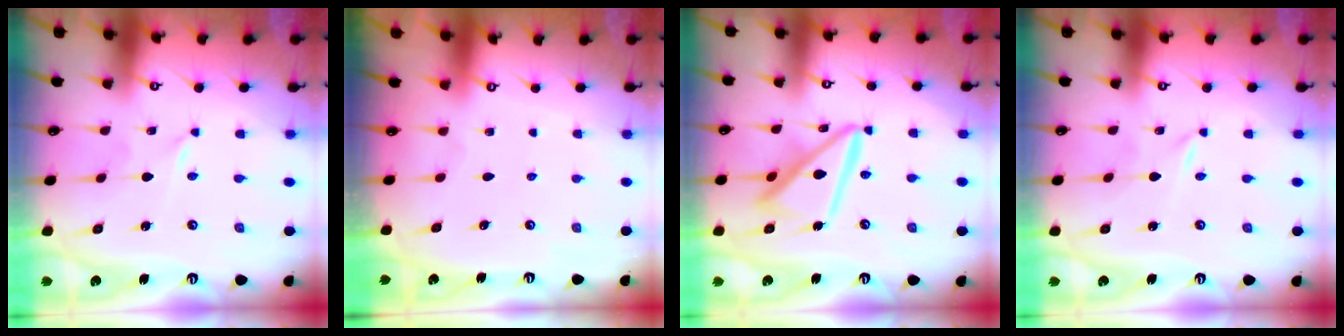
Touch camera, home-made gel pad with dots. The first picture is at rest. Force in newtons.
{"total": 0.0}
{"total": 14.6, "press": 14.6, "slide": 1.4}
{"total": 0.0}